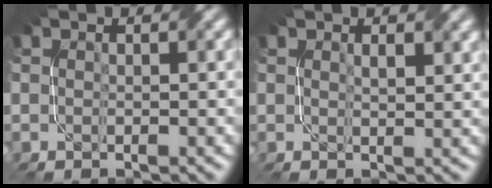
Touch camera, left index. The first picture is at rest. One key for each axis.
{"total": 1.0, "fx": 0.6, "fy": 0.2, "fz": 0.8, "tx": -0.013, "ty": -0.002, "tz": 0.012}